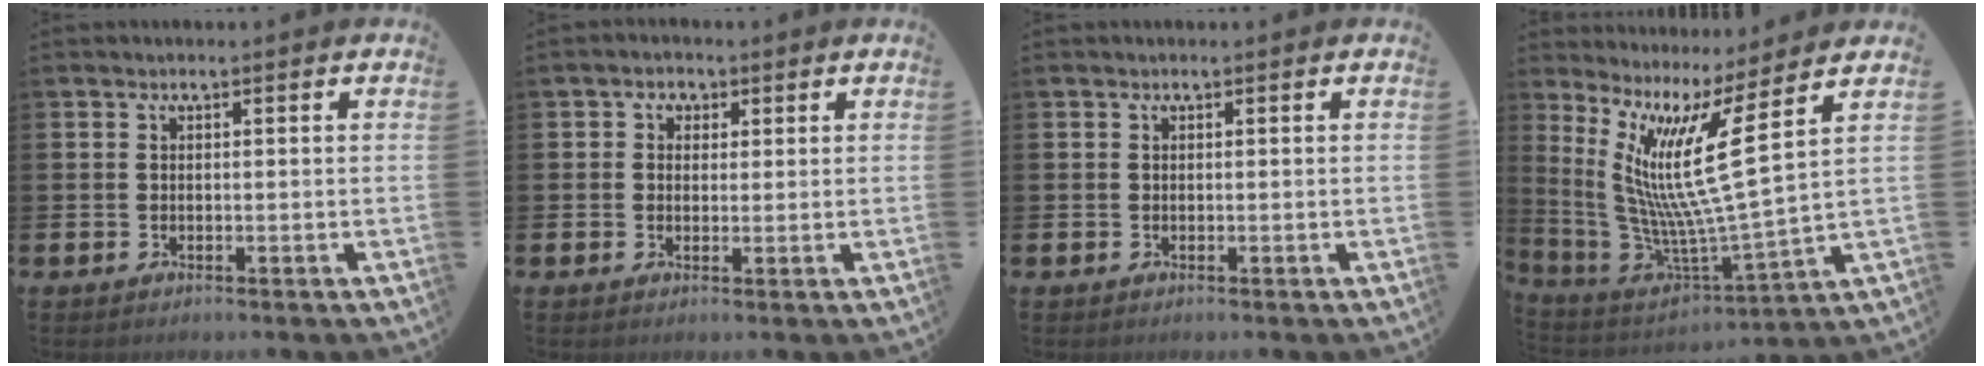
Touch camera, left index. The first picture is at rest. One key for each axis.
{"total": 2.2, "fx": 1.0, "fy": 1.9, "fz": 0.3, "tx": 0.009, "ty": 0.003, "tz": 0.011}
{"total": 0.0}
{"total": 12.8, "fx": 5.2, "fy": 0.7, "fz": 11.7, "tx": -0.228, "ty": -0.066, "tz": 0.071}